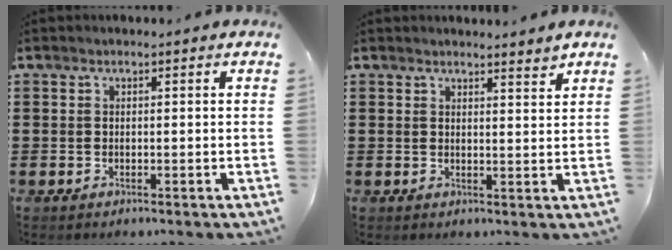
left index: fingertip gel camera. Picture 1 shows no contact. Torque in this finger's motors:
{"motor_torque": [-0.53, -0.54, -0.29, -0.07]}